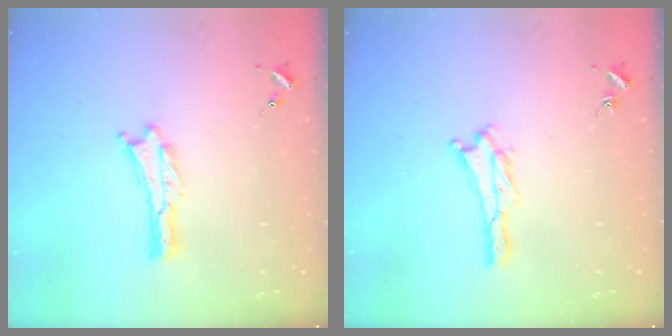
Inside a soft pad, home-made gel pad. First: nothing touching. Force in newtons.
{"total": 1.6, "press": 1.6, "slide": 0.3}